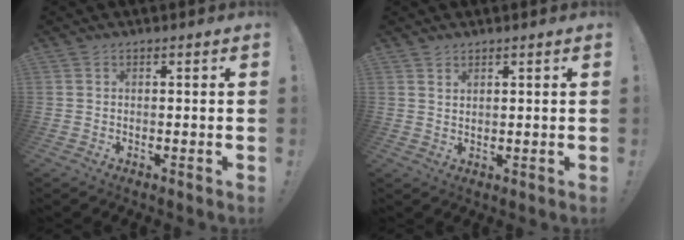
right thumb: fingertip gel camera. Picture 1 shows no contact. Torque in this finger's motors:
{"motor_torque": [-0.23, -0.08, 0.08, 0.06, 0.06]}